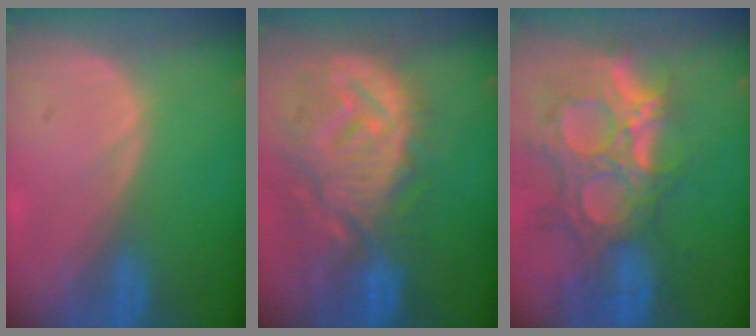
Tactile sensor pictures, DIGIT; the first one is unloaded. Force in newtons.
{"total": 12.8, "press": 11.3, "slide": 6.0}
{"total": 13.3, "press": 11.4, "slide": 6.9}